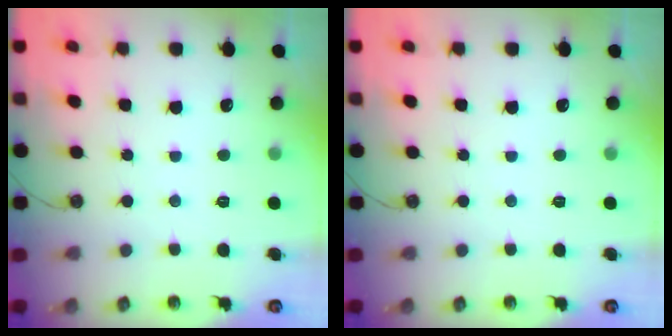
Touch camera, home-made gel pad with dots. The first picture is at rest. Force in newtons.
{"total": 0.0}